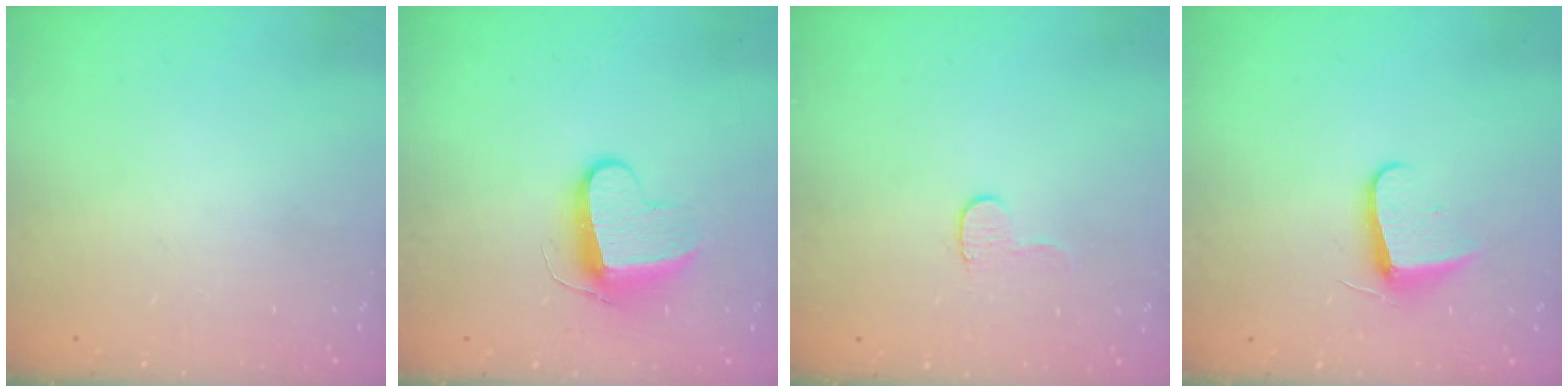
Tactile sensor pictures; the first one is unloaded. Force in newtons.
{"total": 9.4, "press": 9.4, "slide": 0.5}
{"total": 5.2, "press": 5.1, "slide": 0.5}
{"total": 7.8, "press": 7.7, "slide": 0.4}